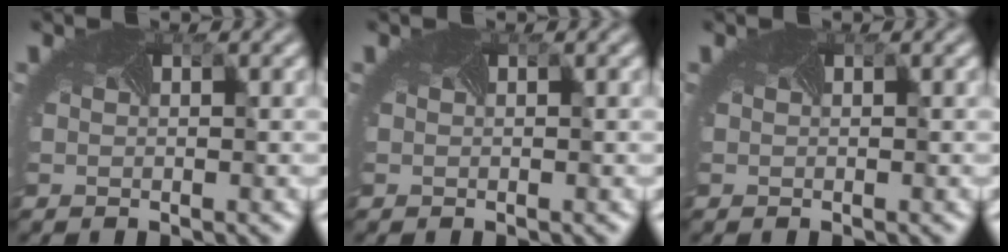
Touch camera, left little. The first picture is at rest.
{"total": 0.0}
{"total": 0.0}